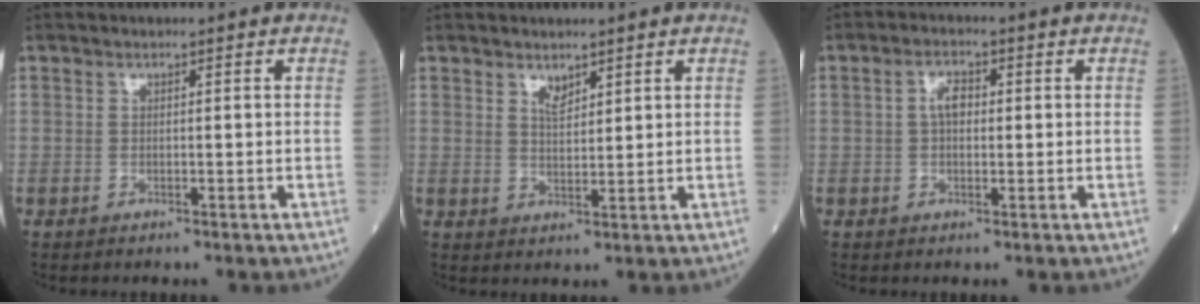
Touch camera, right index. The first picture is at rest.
{"total": 2.2, "force": [1.6, 0.9, 1.2], "torque": [-0.023, -0.003, 0.035]}
{"total": 2.9, "force": [0.3, 1.6, 2.4], "torque": [-0.045, 0.011, 0.005]}